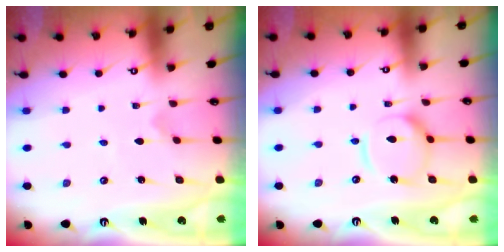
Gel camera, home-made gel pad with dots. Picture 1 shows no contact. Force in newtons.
{"total": 12.7, "press": 12.7, "slide": 1.2}